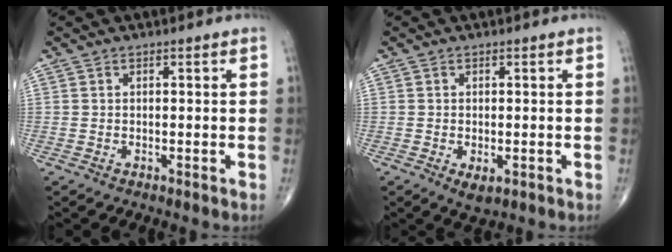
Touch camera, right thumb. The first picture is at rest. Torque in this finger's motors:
{"motor_torque": [-0.09, 0.32, 0.19, 0.20, 0.01]}